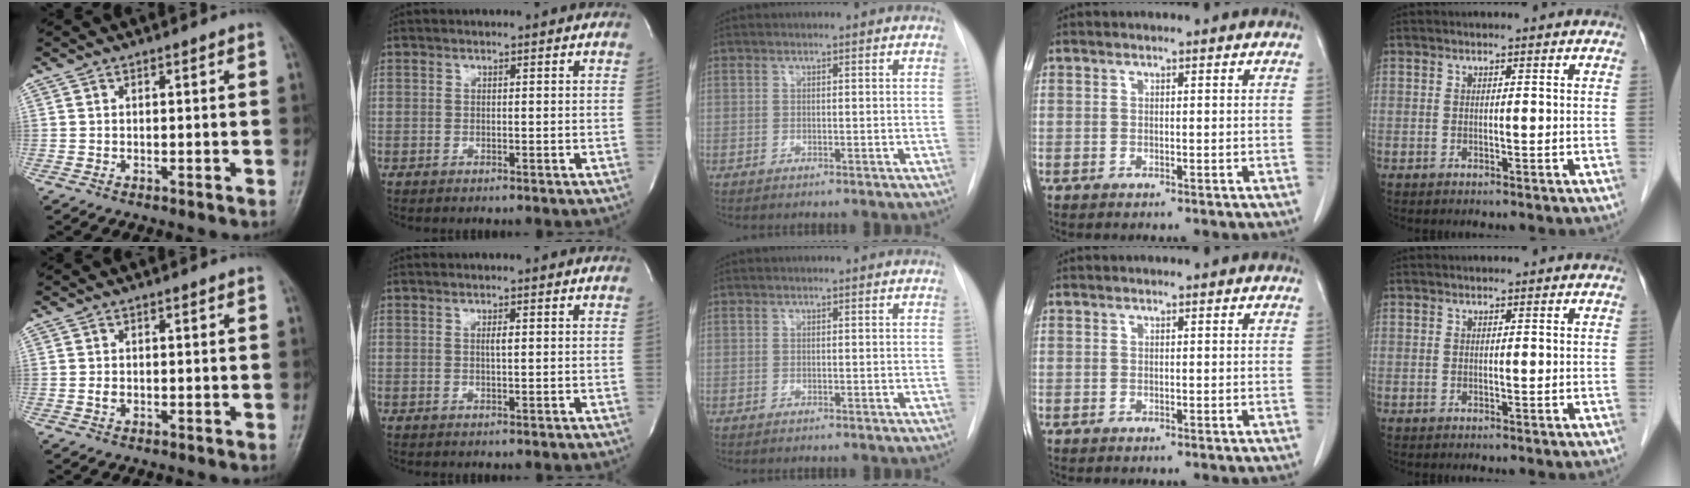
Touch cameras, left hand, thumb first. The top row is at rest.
{"thumb": {"total": 1.1, "force": [-0.1, 0.8, 0.8], "torque": [-0.013, 0.000, -0.003]}, "index": {"total": 1.0, "force": [0.1, 0.1, 1.0], "torque": [-0.022, 0.001, 0.002]}}